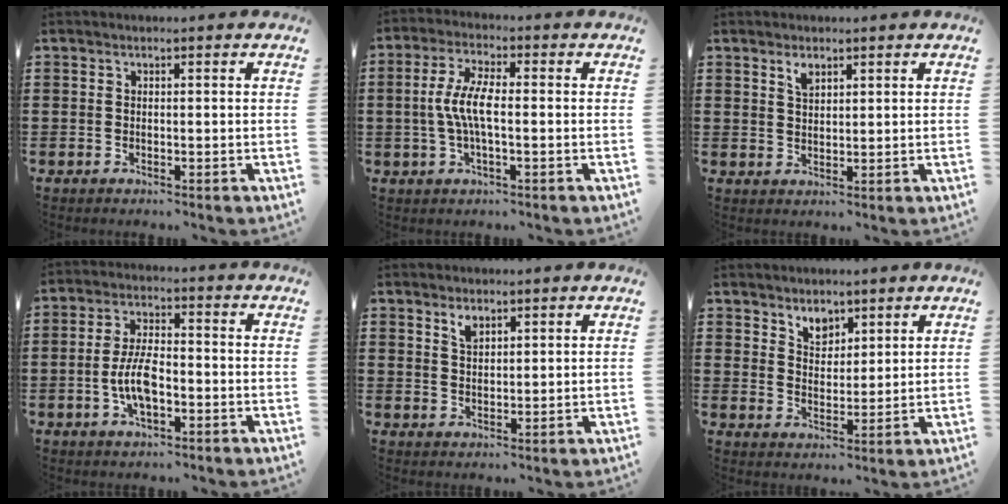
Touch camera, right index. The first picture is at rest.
{"total": 6.4, "force": [-0.6, 1.9, 6.1], "torque": [-0.135, -0.005, -0.021]}
{"total": 2.2, "force": [1.6, 1.0, 1.2], "torque": [-0.020, -0.001, 0.028]}
{"total": 6.9, "force": [-1.8, 2.8, 6.0], "torque": [-0.138, -0.004, -0.041]}
{"total": 2.3, "force": [1.7, 1.1, 1.1], "torque": [-0.018, -0.001, 0.030]}
{"total": 3.9, "force": [3.0, 2.3, 0.9], "torque": [-0.021, 0.002, 0.055]}